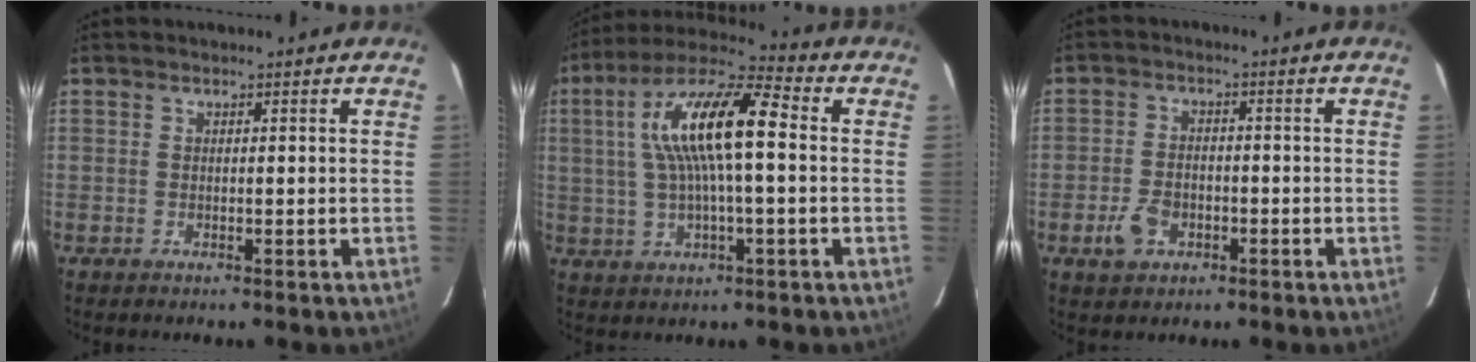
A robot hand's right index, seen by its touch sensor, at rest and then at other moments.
{"total": 15.3, "force": [1.8, 3.7, 14.7], "torque": [-0.273, 0.024, 0.026]}
{"total": 5.6, "force": [-2.6, 3.8, 3.3], "torque": [-0.080, 0.002, -0.044]}